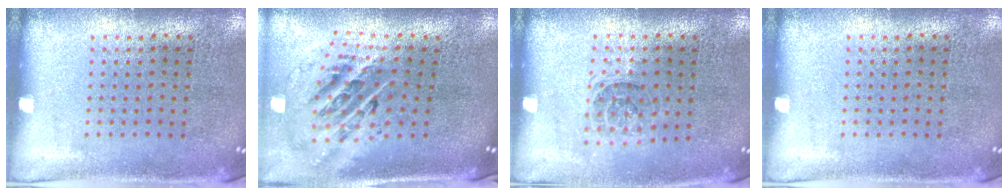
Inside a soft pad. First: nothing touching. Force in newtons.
{"total": 2.6, "press": 1.8, "slide": 1.9}
{"total": 1.3, "press": 1.0, "slide": 0.7}
{"total": 0.0}